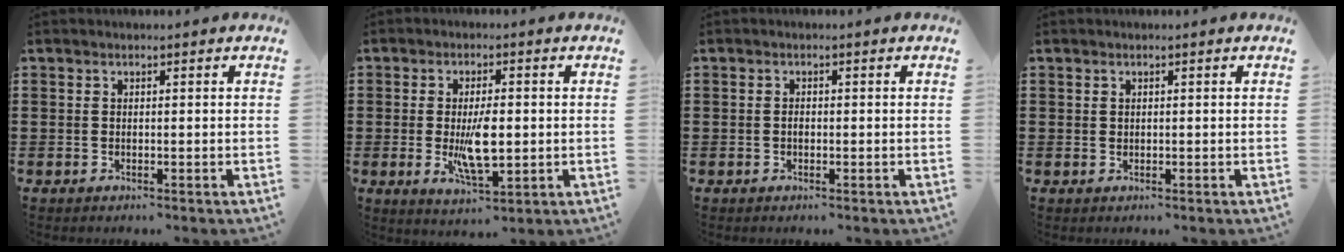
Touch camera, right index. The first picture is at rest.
{"total": 7.0, "force": [-0.5, 2.7, 6.4], "torque": [-0.125, -0.008, -0.014]}
{"total": 0.8, "force": [-0.2, 0.5, 0.6], "torque": [-0.015, -0.001, -0.003]}
{"total": 0.6, "force": [0.3, 0.5, 0.1], "torque": [-0.003, 0.003, 0.006]}